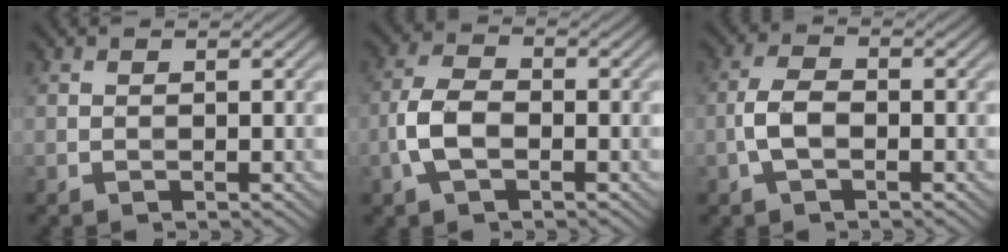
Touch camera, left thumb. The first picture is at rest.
{"total": 5.1, "force": [-1.6, 2.8, 4.0], "torque": [-0.095, 0.004, -0.040]}
{"total": 3.7, "force": [-1.2, 1.8, 3.0], "torque": [-0.068, 0.006, -0.030]}